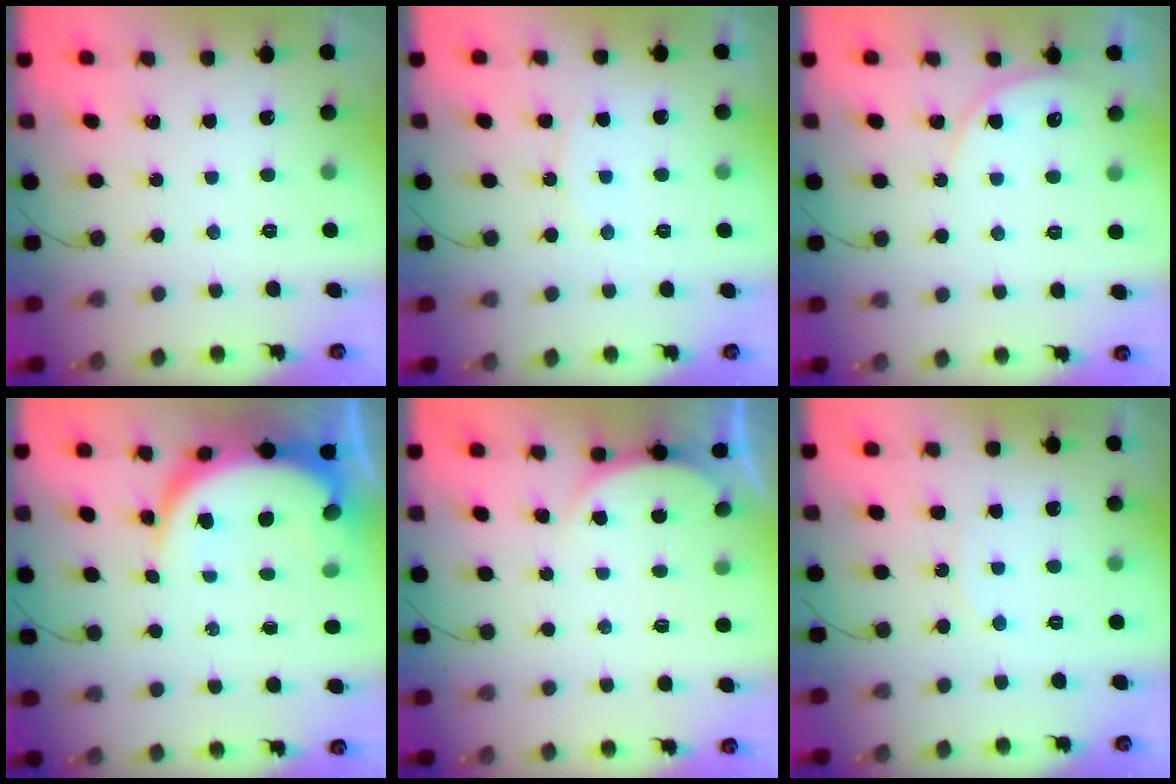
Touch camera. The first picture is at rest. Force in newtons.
{"total": 5.6, "press": 5.5, "slide": 0.7}
{"total": 5.8, "press": 5.8, "slide": 0.4}
{"total": 10.8, "press": 10.7, "slide": 1.1}
{"total": 2.3, "press": 2.2, "slide": 0.6}
{"total": 5.0, "press": 5.0, "slide": 0.6}